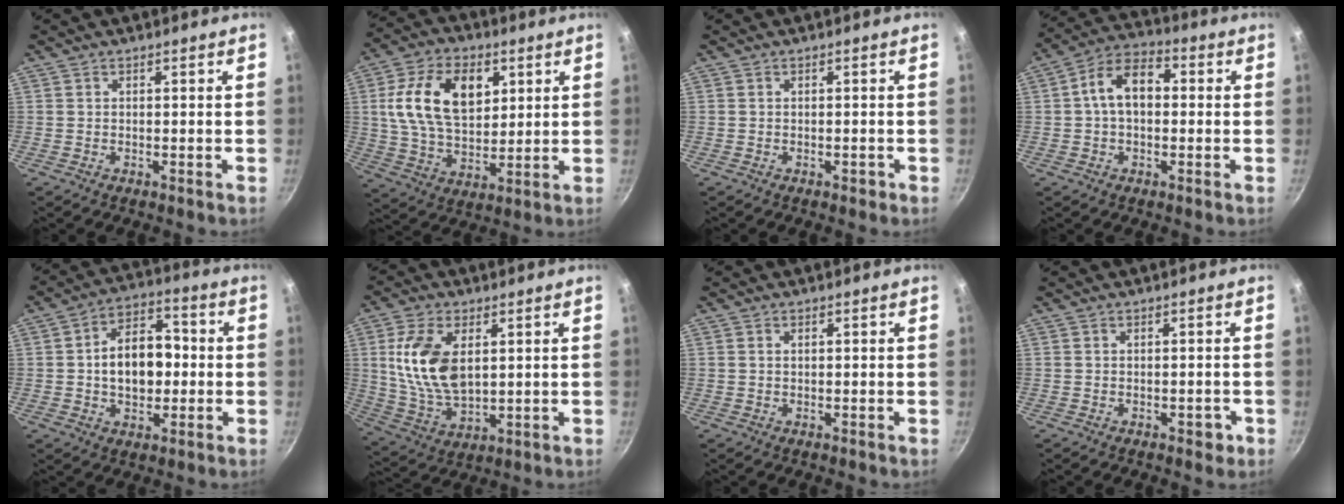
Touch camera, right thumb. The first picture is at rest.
{"total": 17.0, "force": [4.8, 10.9, 12.2], "torque": [-0.198, -0.006, 0.082]}
{"total": 0.9, "force": [-0.5, 0.4, 0.6], "torque": [-0.005, 0.005, -0.005]}
{"total": 9.9, "force": [0.7, 6.4, 7.5], "torque": [-0.103, 0.033, -0.004]}
{"total": 12.9, "force": [-0.3, 8.8, 9.5], "torque": [-0.112, 0.028, -0.013]}
{"total": 13.9, "force": [3.0, 8.0, 11.0], "torque": [-0.202, -0.019, 0.068]}
{"total": 0.6, "force": [0.2, 0.4, 0.5], "torque": [-0.007, 0.003, 0.003]}
{"total": 2.1, "force": [-1.0, 1.2, 1.4], "torque": [-0.004, 0.013, -0.008]}